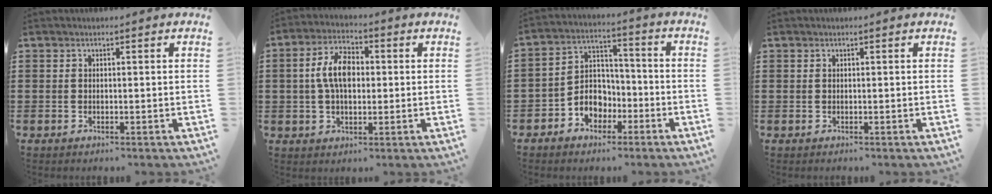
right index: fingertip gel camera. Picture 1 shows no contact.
{"total": 7.3, "force": [0.6, 3.9, 6.2], "torque": [-0.137, 0.011, 0.004]}
{"total": 5.6, "force": [-2.9, 4.5, 1.7], "torque": [-0.046, 0.014, -0.057]}
{"total": 0.0}